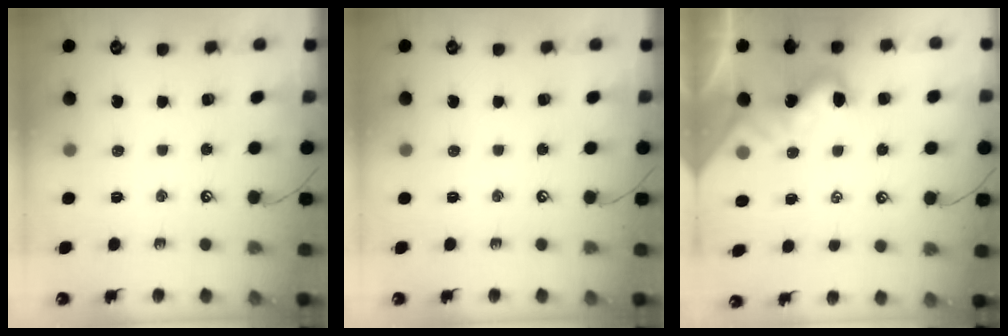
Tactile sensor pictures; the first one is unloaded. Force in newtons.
{"total": 0.0}
{"total": 2.0, "press": 2.0, "slide": 0.5}